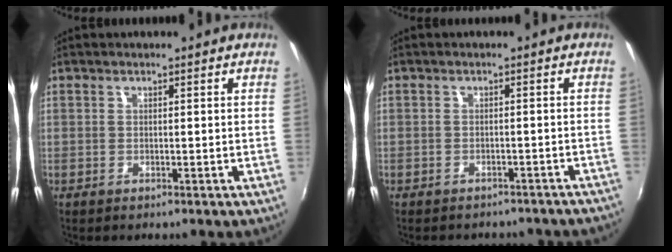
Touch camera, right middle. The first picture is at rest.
{"total": 9.8, "force": [-8.7, 3.3, 3.1], "torque": [-0.070, -0.009, -0.100]}